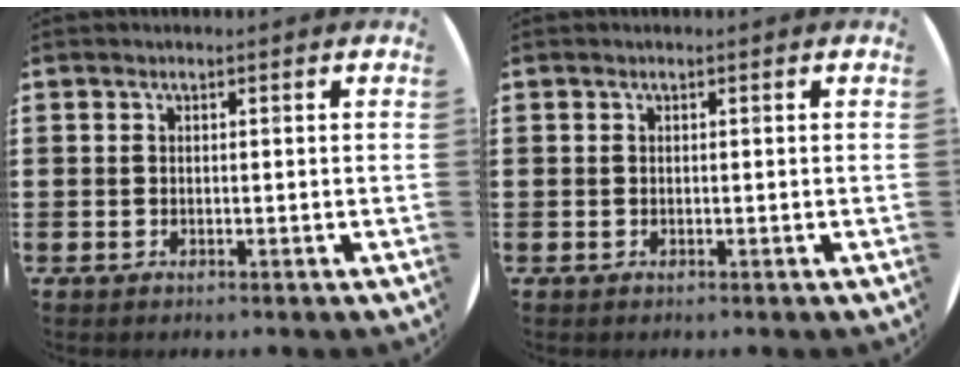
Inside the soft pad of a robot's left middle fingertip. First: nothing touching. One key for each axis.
{"total": 0.0}